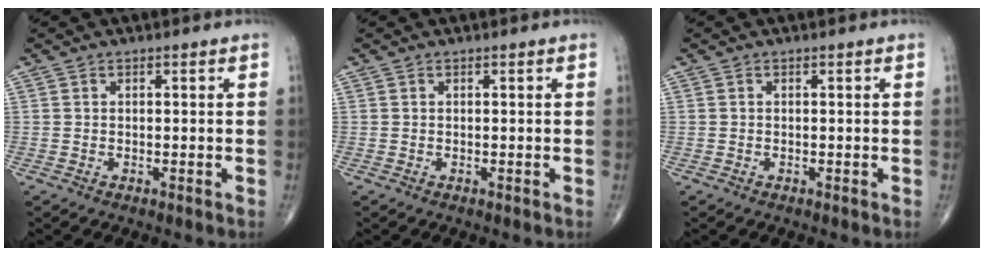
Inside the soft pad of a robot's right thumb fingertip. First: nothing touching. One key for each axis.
{"total": 0.0}
{"total": 0.0}